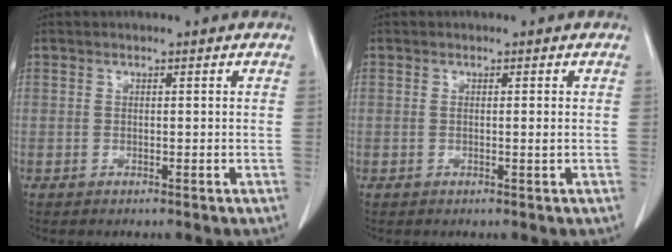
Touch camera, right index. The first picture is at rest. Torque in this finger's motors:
{"motor_torque": [0.00, 0.03, -0.08, -0.01]}